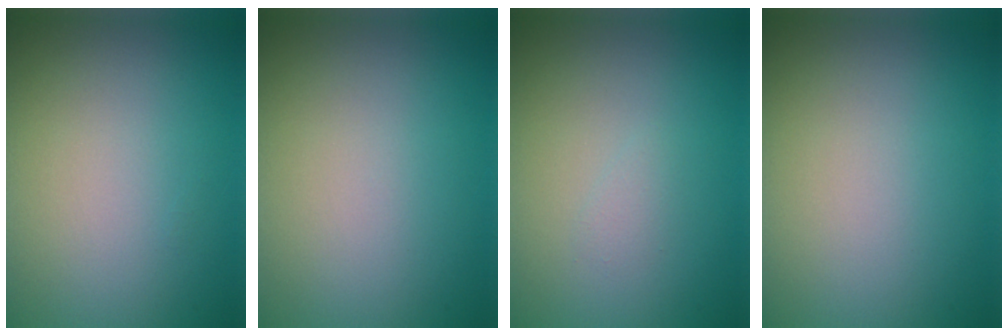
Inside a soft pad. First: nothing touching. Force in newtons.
{"total": 0.0}
{"total": 0.6, "press": 0.6, "slide": 0.1}
{"total": 0.0}